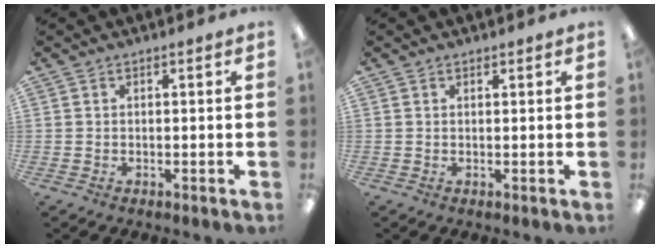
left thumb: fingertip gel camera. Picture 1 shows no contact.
{"total": 0.8, "force": [0.7, 0.4, 0.3], "torque": [0.002, -0.003, 0.011]}